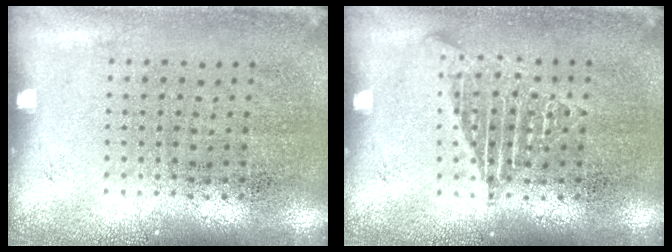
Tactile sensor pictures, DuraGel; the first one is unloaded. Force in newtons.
{"total": 1.7, "press": 1.7, "slide": 0.1}